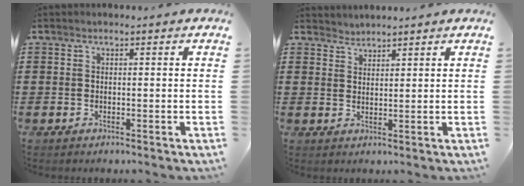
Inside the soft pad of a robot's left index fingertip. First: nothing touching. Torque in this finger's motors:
{"motor_torque": [-0.07, 0.02, -0.01, -0.02]}